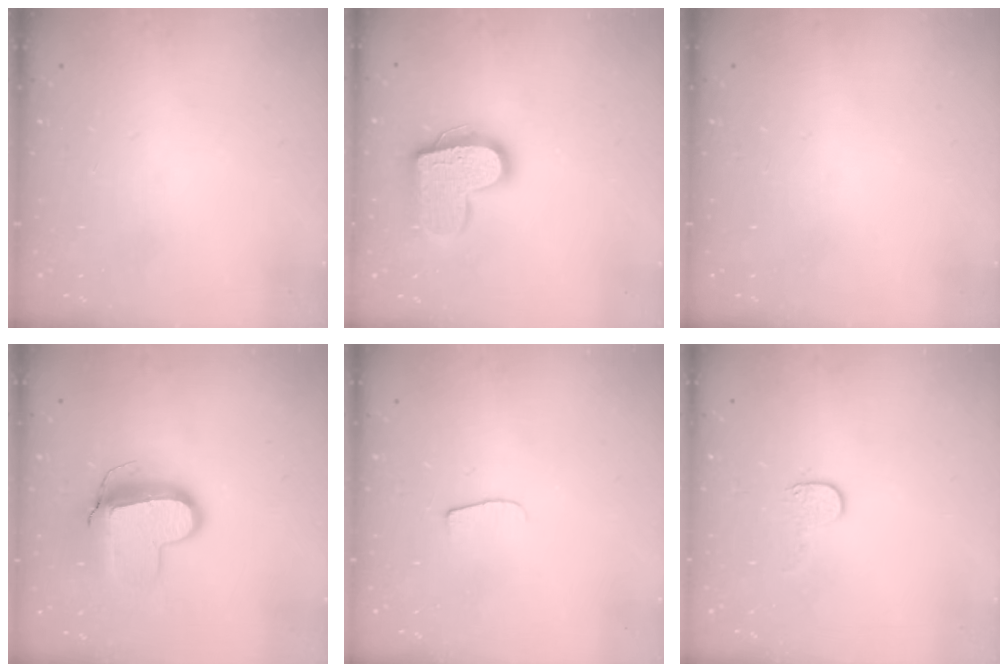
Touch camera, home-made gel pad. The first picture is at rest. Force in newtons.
{"total": 16.4, "press": 16.4, "slide": 1.2}
{"total": 0.0}
{"total": 12.4, "press": 12.3, "slide": 1.3}
{"total": 4.3, "press": 4.3, "slide": 0.5}
{"total": 4.7, "press": 4.7, "slide": 0.5}